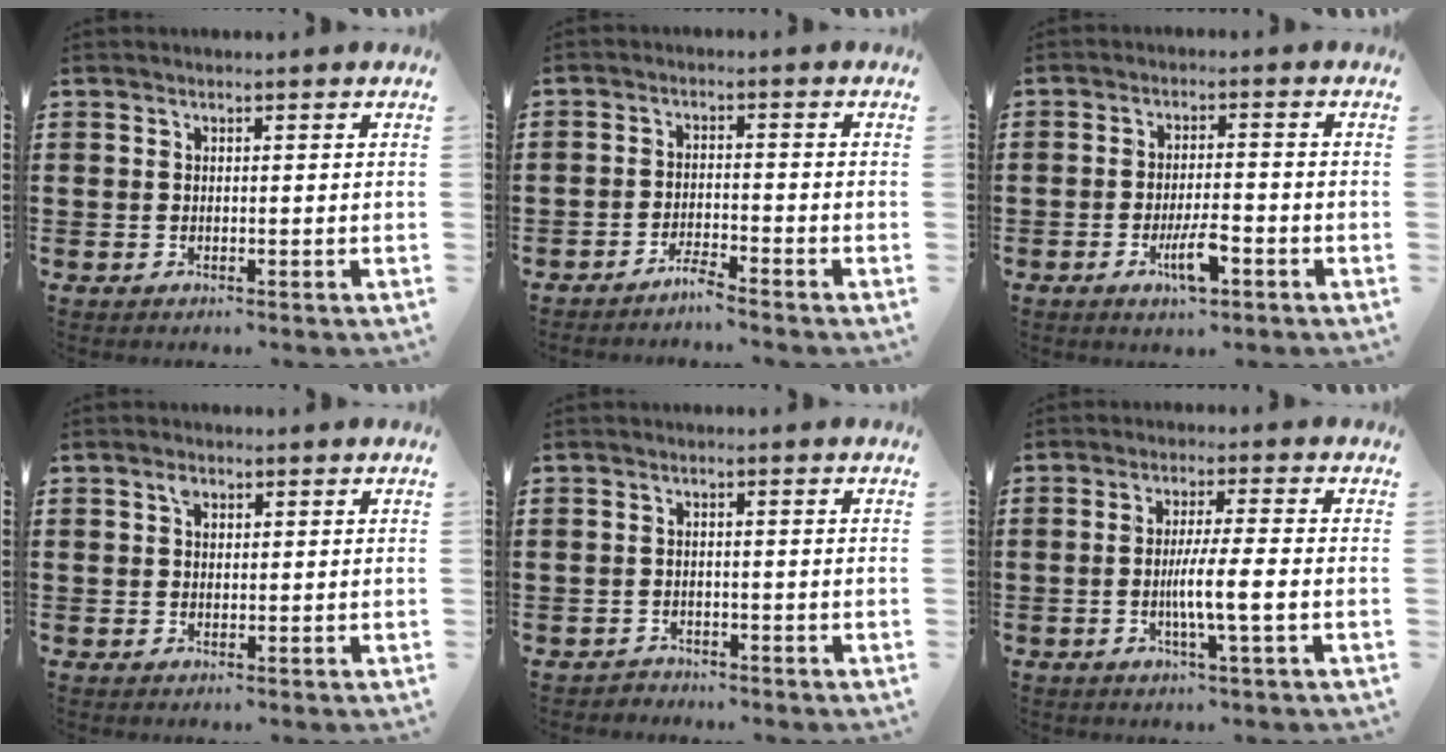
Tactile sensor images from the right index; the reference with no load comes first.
{"total": 2.4, "force": [-2.3, -0.2, 0.7], "torque": [-0.015, 0.000, -0.044]}
{"total": 5.9, "force": [-2.7, 1.5, 5.1], "torque": [-0.101, -0.006, -0.049]}
{"total": 1.7, "force": [0.8, 1.0, 1.1], "torque": [-0.025, 0.005, 0.014]}
{"total": 1.2, "force": [-1.1, 0.4, -0.1], "torque": [-0.001, 0.006, -0.027]}
{"total": 5.9, "force": [-1.4, 0.0, 5.7], "torque": [-0.099, -0.005, -0.026]}